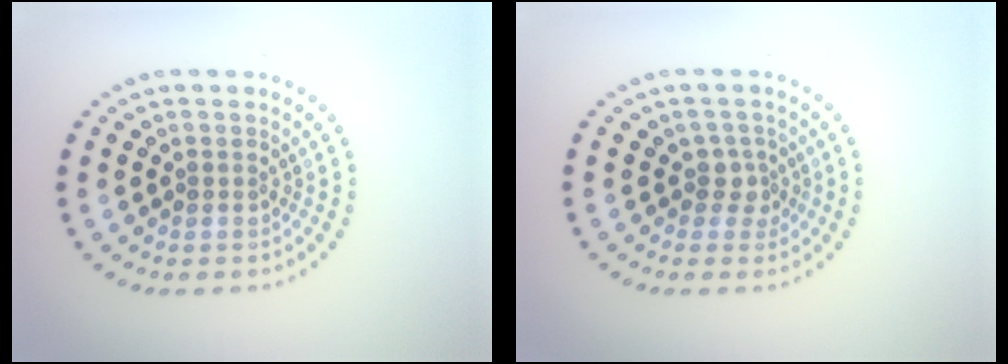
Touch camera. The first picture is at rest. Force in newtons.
{"total": 1.9, "press": 1.4, "slide": 1.2}